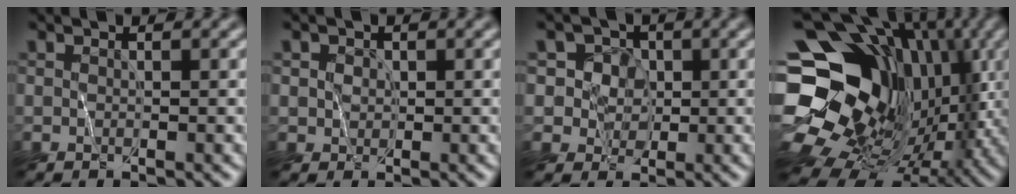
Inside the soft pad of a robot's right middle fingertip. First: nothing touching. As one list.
[{"total": 1.4, "force": [0.8, 1.2, 0.2], "torque": [0.008, 0.004, 0.016]}, {"total": 5.6, "force": [2.3, 4.7, 2.0], "torque": [-0.006, 0.032, 0.006]}, {"total": 19.9, "force": [1.9, 15.8, 11.9], "torque": [-0.210, -0.007, 0.034]}]